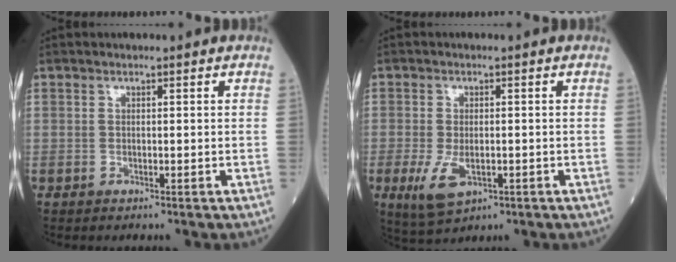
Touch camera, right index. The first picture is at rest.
{"total": 5.8, "force": [-2.0, 2.7, 4.7], "torque": [-0.101, -0.013, -0.026]}